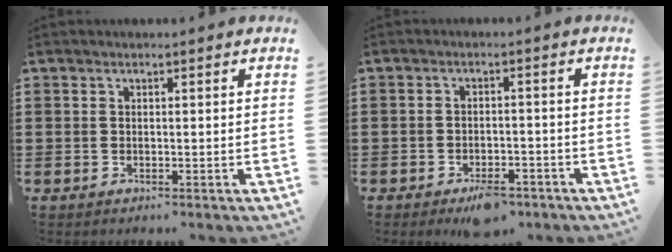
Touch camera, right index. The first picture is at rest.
{"total": 3.4, "force": [-2.9, 1.0, 1.4], "torque": [-0.023, 0.006, -0.057]}